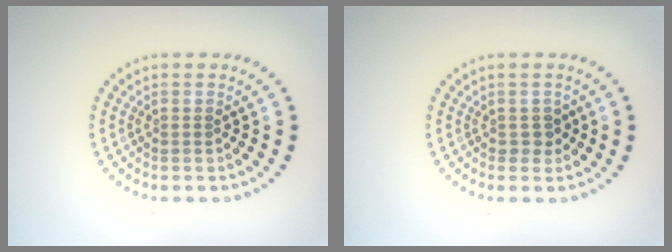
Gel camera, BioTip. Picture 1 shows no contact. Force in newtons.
{"total": 1.1, "press": 0.9, "slide": 0.6}